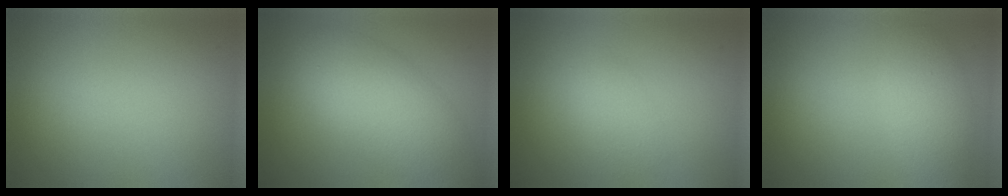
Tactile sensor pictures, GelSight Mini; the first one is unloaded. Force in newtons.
{"total": 6.6, "press": 6.6, "slide": 0.5}
{"total": 1.9, "press": 1.9, "slide": 0.1}
{"total": 2.6, "press": 2.6, "slide": 0.2}